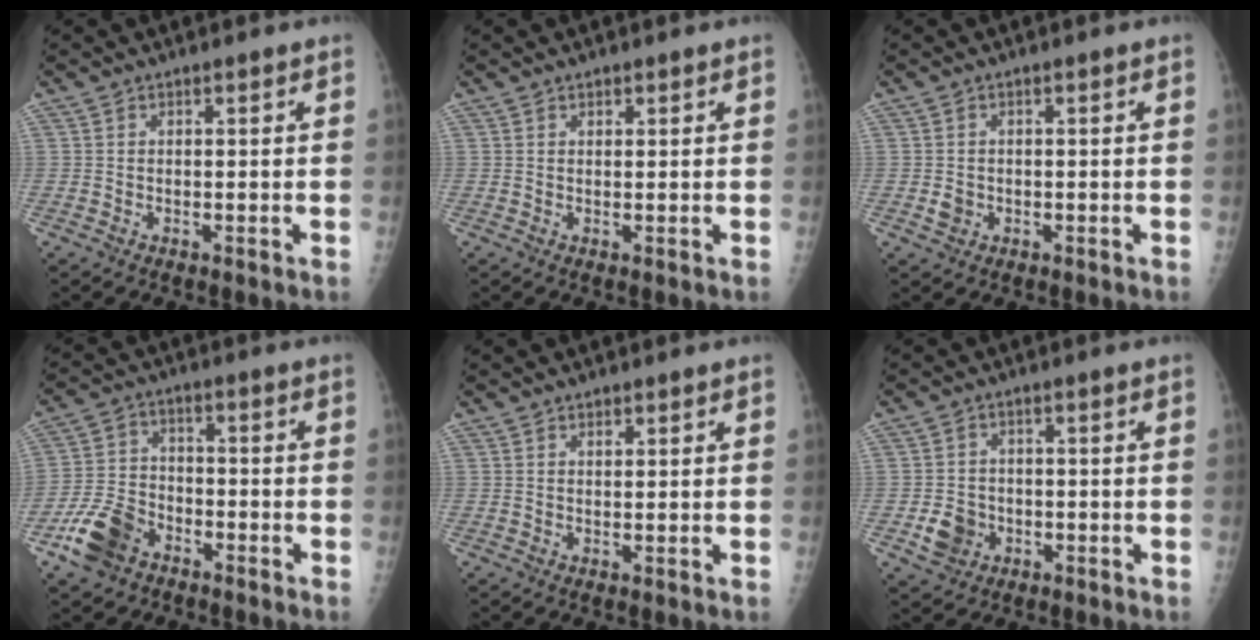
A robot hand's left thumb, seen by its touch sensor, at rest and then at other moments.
{"total": 0.9, "force": [0.6, 0.6, 0.4], "torque": [0.001, -0.004, 0.008]}
{"total": 2.0, "force": [-0.4, 1.7, 0.8], "torque": [-0.007, 0.003, -0.003]}
{"total": 9.5, "force": [-5.5, 6.1, 4.7], "torque": [-0.092, 0.023, -0.109]}
{"total": 1.3, "force": [0.8, 0.7, 0.6], "torque": [-0.003, -0.004, 0.012]}
{"total": 5.2, "force": [-1.7, 4.4, 2.1], "torque": [-0.022, 0.009, -0.024]}